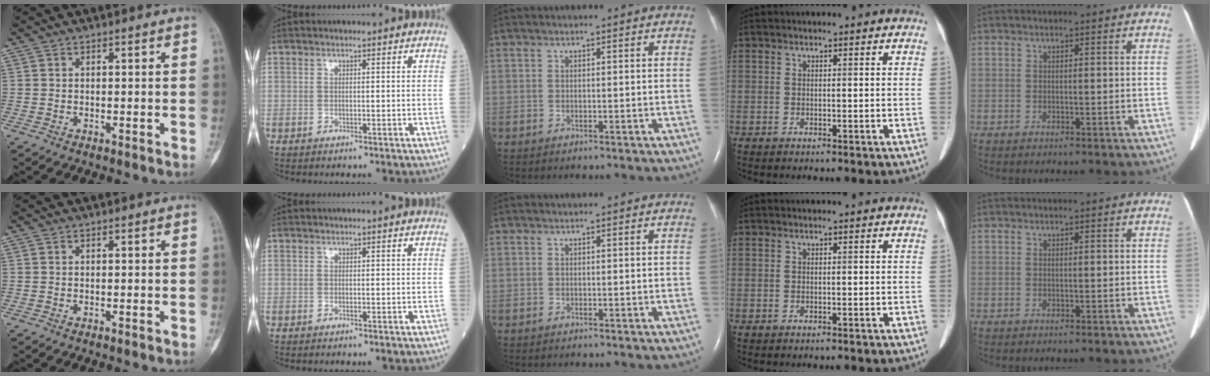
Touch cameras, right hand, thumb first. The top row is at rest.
{}